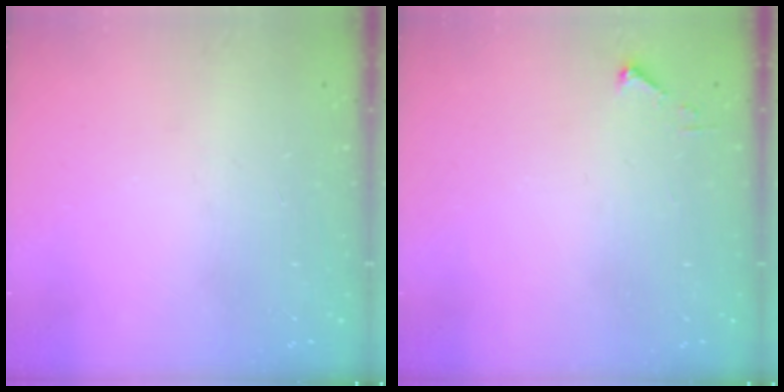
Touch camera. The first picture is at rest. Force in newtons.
{"total": 2.7, "press": 2.7, "slide": 0.3}